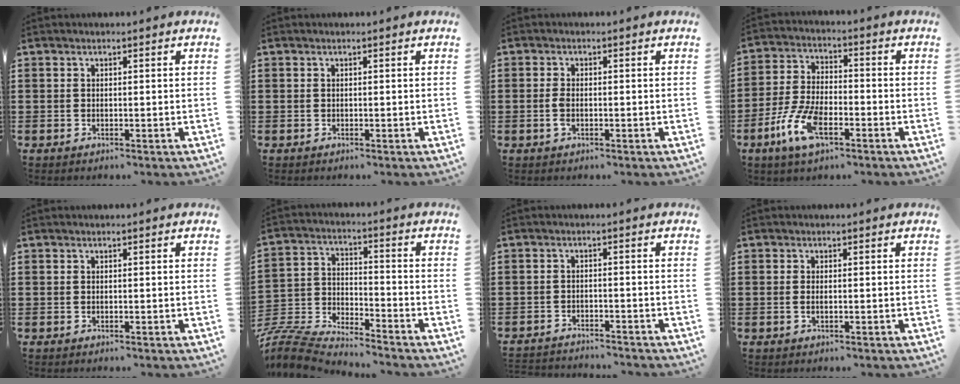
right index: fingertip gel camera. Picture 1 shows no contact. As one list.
[{"total": 0.0}, {"total": 2.0, "force": [-0.5, 0.8, 1.8], "torque": [-0.050, -0.007, -0.014]}, {"total": 8.6, "force": [-4.2, 3.6, 6.6], "torque": [-0.161, -0.009, -0.082]}, {"total": 0.0}, {"total": 6.4, "force": [-6.4, 0.6, 0.8], "torque": [-0.045, -0.011, -0.138]}, {"total": 2.4, "force": [-2.3, 0.1, -0.2], "torque": [-0.005, 0.000, -0.052]}, {"total": 0.7, "force": [-0.1, 0.2, 0.7], "torque": [-0.015, -0.002, -0.002]}]